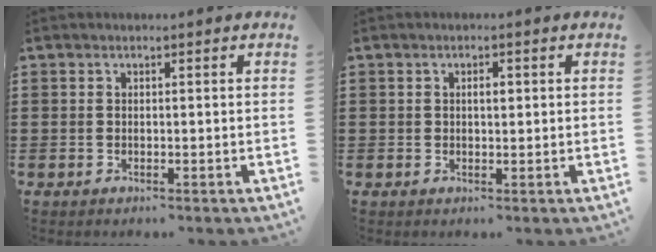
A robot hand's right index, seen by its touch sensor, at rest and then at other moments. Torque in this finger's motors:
{"motor_torque": [0.35, -0.27, 0.16, 0.04]}